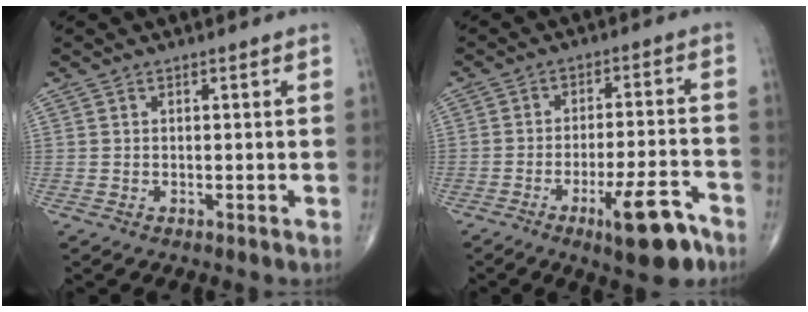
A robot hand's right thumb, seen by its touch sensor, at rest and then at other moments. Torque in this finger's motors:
{"motor_torque": [3.71, 1.33, 1.04, -1.72, 0.48]}